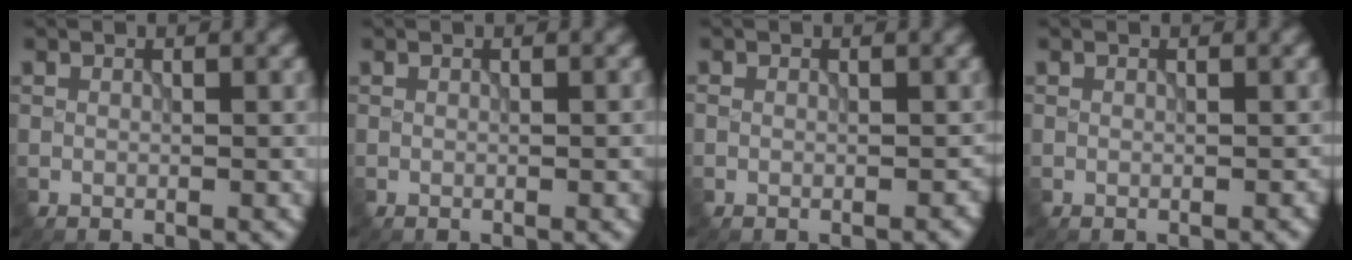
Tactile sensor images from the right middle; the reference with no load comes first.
{"total": 0.5, "force": [-0.1, 0.1, 0.5], "torque": [-0.008, 0.000, 0.000]}
{"total": 1.7, "force": [-0.3, 1.4, 0.8], "torque": [-0.011, -0.006, -0.007]}
{"total": 0.5, "force": [-0.1, 0.4, 0.3], "torque": [-0.008, -0.004, 0.000]}